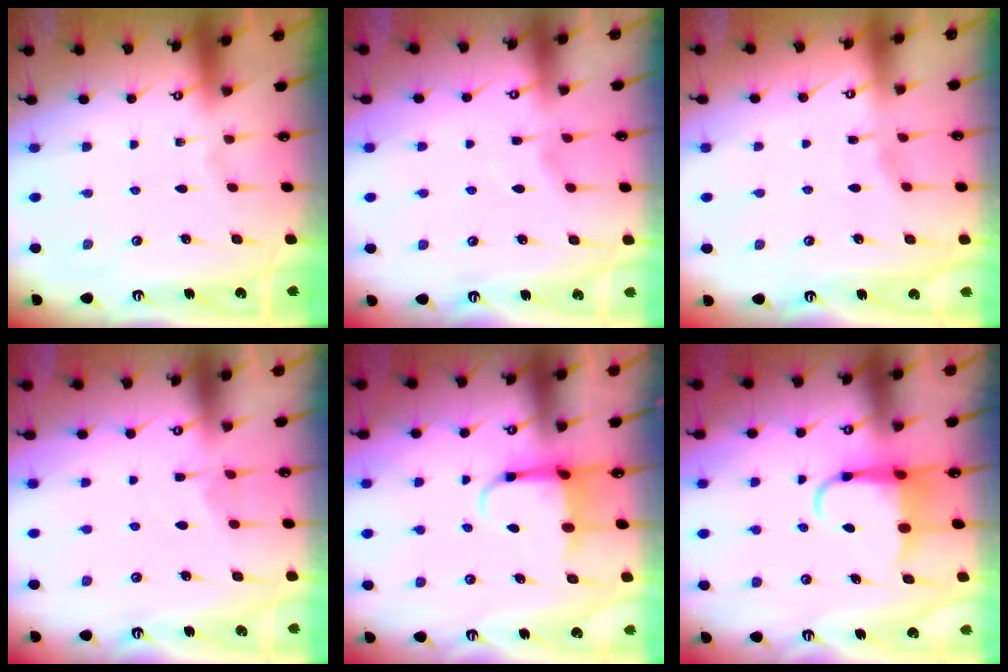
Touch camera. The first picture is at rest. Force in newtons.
{"total": 2.8, "press": 2.8, "slide": 0.5}
{"total": 2.6, "press": 2.6, "slide": 0.4}
{"total": 3.6, "press": 3.5, "slide": 0.5}
{"total": 5.0, "press": 4.9, "slide": 0.8}
{"total": 6.4, "press": 6.4, "slide": 0.8}